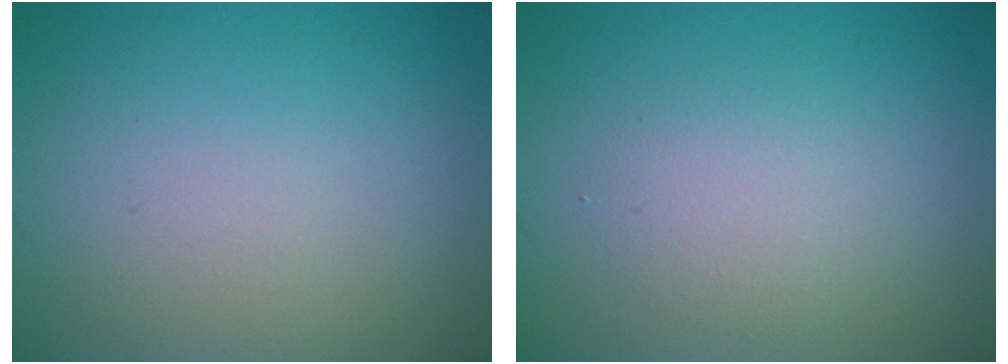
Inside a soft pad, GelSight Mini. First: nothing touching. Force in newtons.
{"total": 2.0, "press": 2.0, "slide": 0.1}